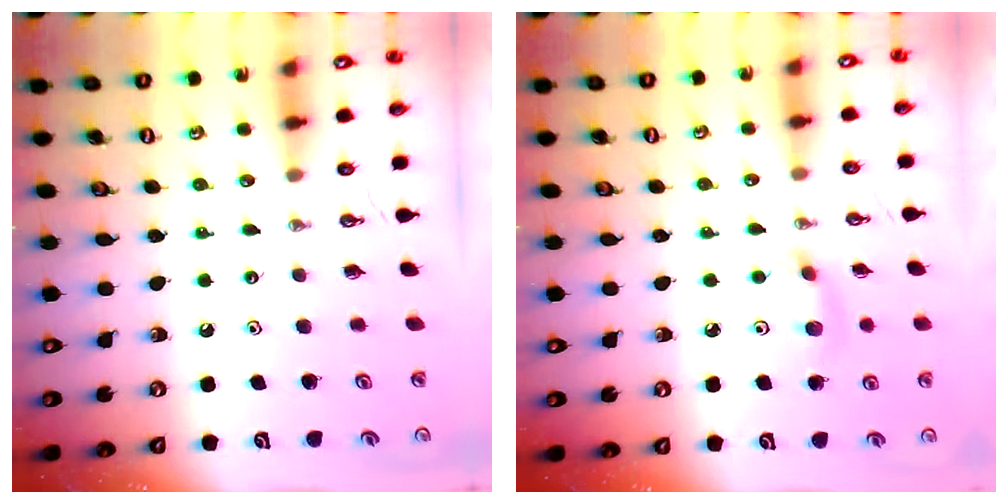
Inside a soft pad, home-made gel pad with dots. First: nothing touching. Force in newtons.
{"total": 6.0, "press": 6.0, "slide": 0.5}